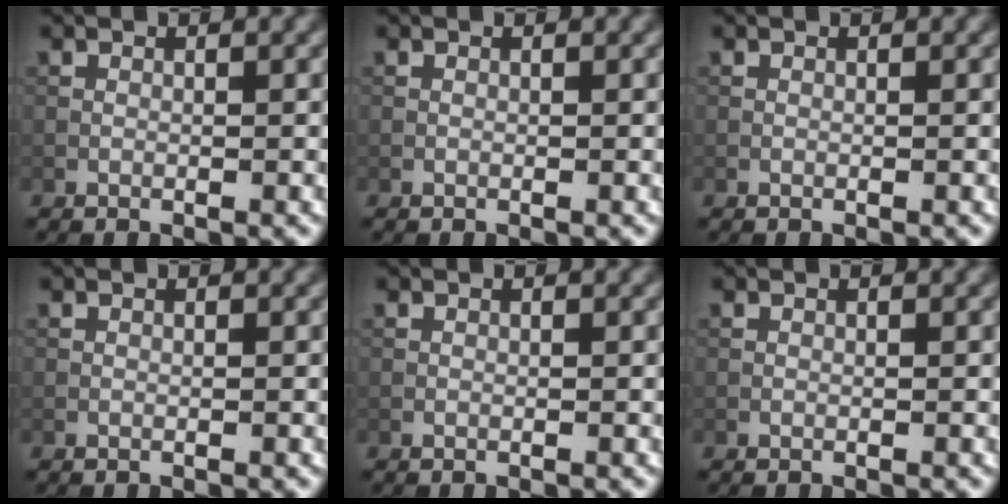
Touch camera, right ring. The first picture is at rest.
{"total": 0.0}
{"total": 0.0}
{"total": 0.0}
{"total": 0.0}
{"total": 0.0}